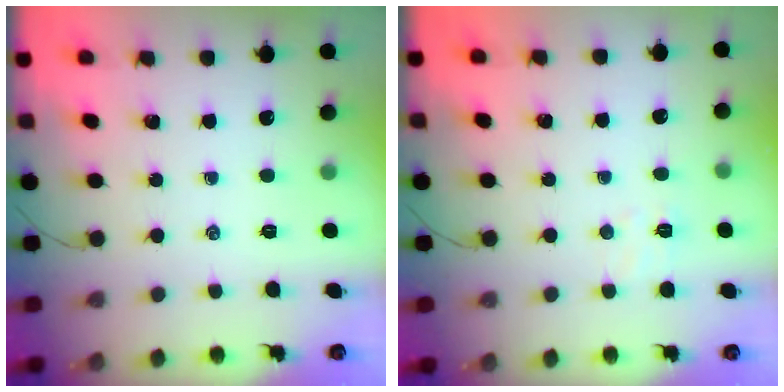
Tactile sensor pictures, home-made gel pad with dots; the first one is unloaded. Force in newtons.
{"total": 3.6, "press": 3.5, "slide": 1.0}